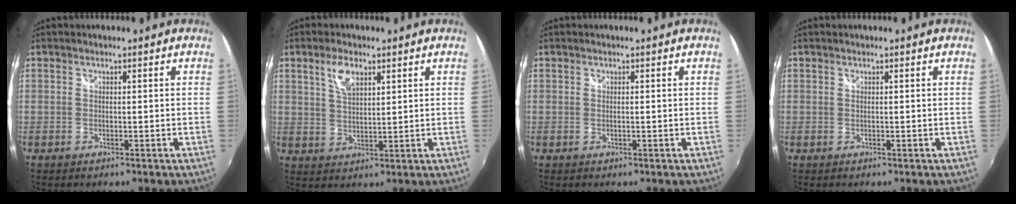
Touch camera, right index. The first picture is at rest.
{"total": 5.3, "force": [2.8, 2.5, 3.7], "torque": [-0.066, 0.007, 0.052]}
{"total": 0.0}
{"total": 0.0}